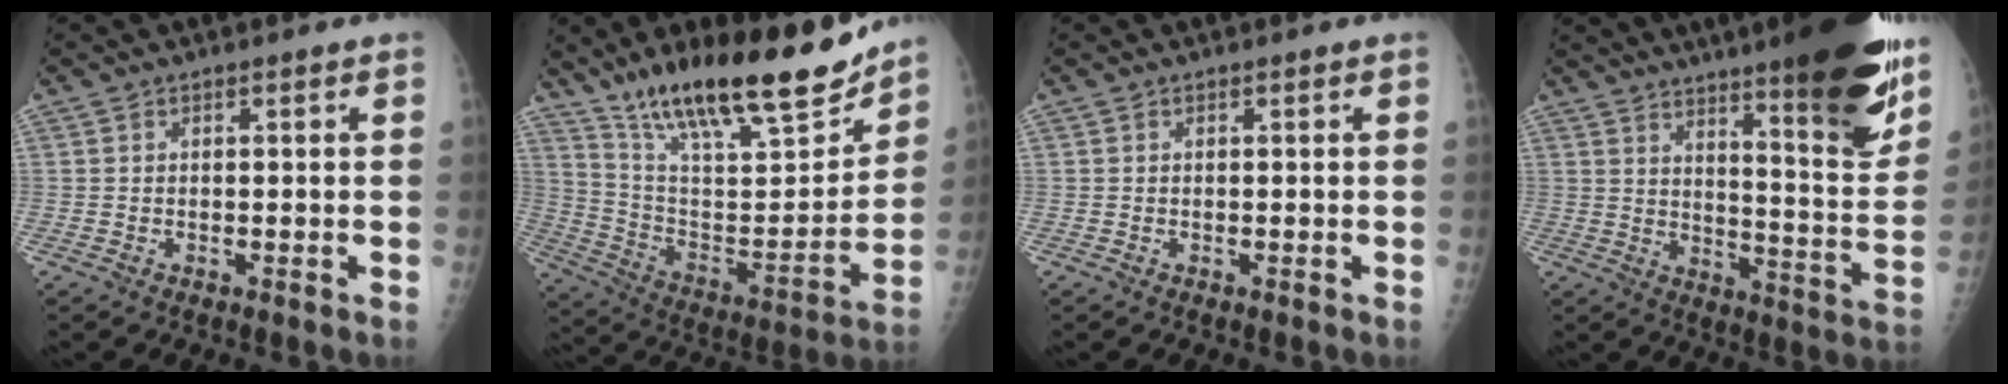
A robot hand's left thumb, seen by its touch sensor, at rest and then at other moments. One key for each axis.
{"total": 25.4, "fx": 19.0, "fy": 6.7, "fz": 15.6, "tx": -0.223, "ty": -0.077, "tz": 0.321}
{"total": 0.0}
{"total": 22.7, "fx": 14.9, "fy": 3.1, "fz": 16.9, "tx": -0.213, "ty": -0.077, "tz": 0.214}